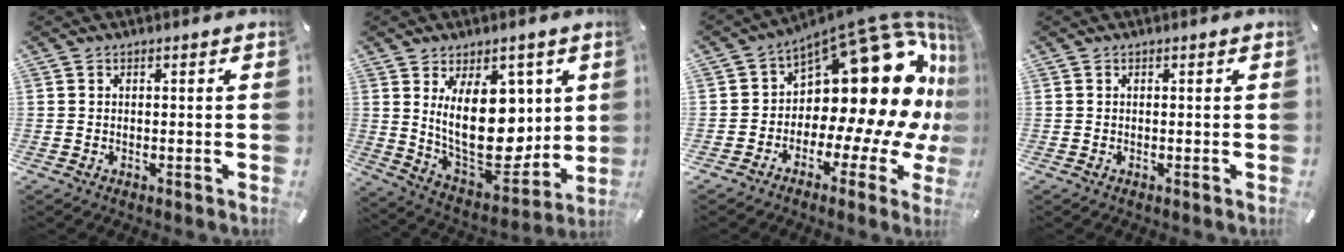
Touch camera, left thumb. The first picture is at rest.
{"total": 21.1, "force": [5.2, 12.5, 16.2], "torque": [-0.275, -0.057, 0.090]}
{"total": 22.9, "force": [6.6, 12.6, 17.9], "torque": [-0.235, -0.090, 0.131]}
{"total": 0.0}